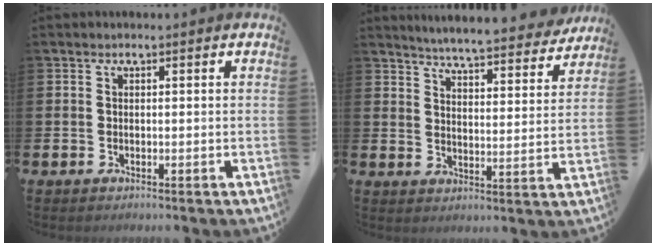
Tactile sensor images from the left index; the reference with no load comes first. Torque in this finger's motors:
{"motor_torque": [0.98, -1.16, 0.29, 0.12]}